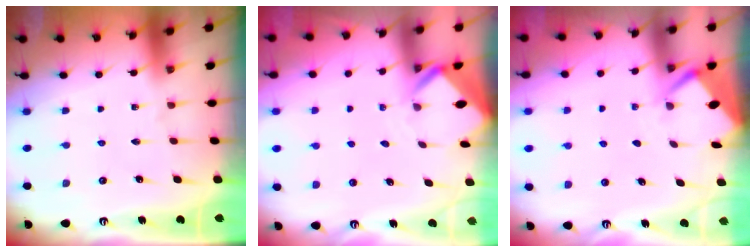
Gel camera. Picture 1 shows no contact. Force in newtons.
{"total": 2.8, "press": 2.8, "slide": 0.2}
{"total": 2.8, "press": 2.7, "slide": 0.4}